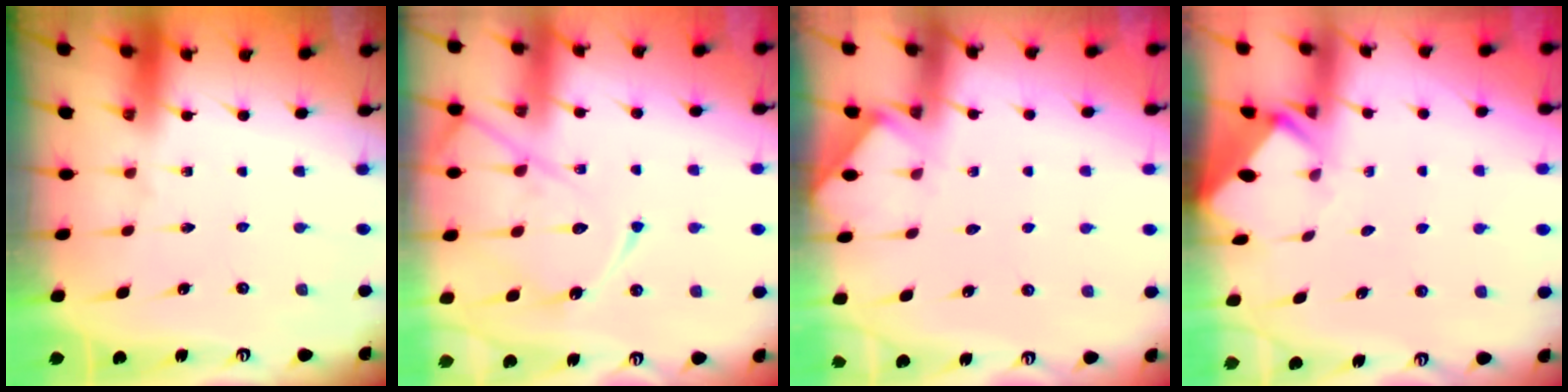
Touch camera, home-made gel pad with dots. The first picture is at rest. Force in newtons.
{"total": 15.4, "press": 15.3, "slide": 1.3}
{"total": 2.6, "press": 2.6, "slide": 0.4}
{"total": 3.1, "press": 3.1, "slide": 0.1}